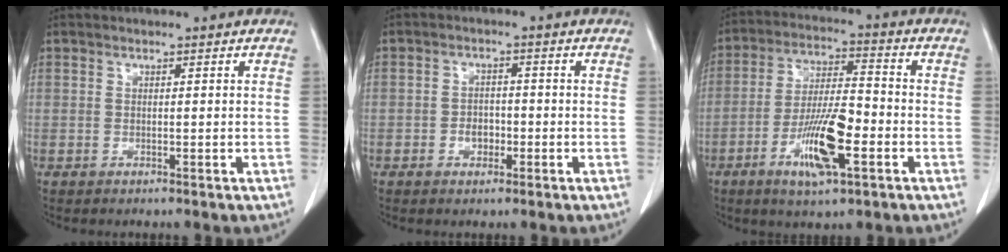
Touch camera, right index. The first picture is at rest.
{"total": 2.6, "force": [-1.1, 1.9, 1.6], "torque": [-0.019, 0.006, -0.015]}
{"total": 11.7, "force": [-4.5, 2.4, 10.5], "torque": [-0.198, -0.005, -0.080]}